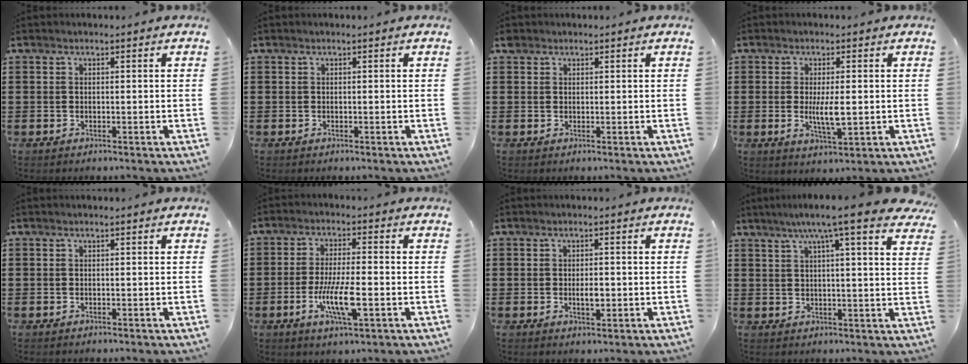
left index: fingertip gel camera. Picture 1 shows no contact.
{"total": 0.0}
{"total": 1.2, "force": [0.9, 0.7, 0.3], "torque": [-0.008, 0.004, 0.016]}
{"total": 5.1, "force": [0.0, 1.2, 4.9], "torque": [-0.095, -0.010, -0.006]}
{"total": 0.0}
{"total": 7.9, "force": [-2.3, 1.7, 7.4], "torque": [-0.145, -0.009, -0.042]}
{"total": 2.6, "force": [-0.1, 1.0, 2.4], "torque": [-0.037, -0.004, -0.004]}
{"total": 7.8, "force": [5.7, 0.0, 5.4], "torque": [-0.107, -0.021, 0.091]}